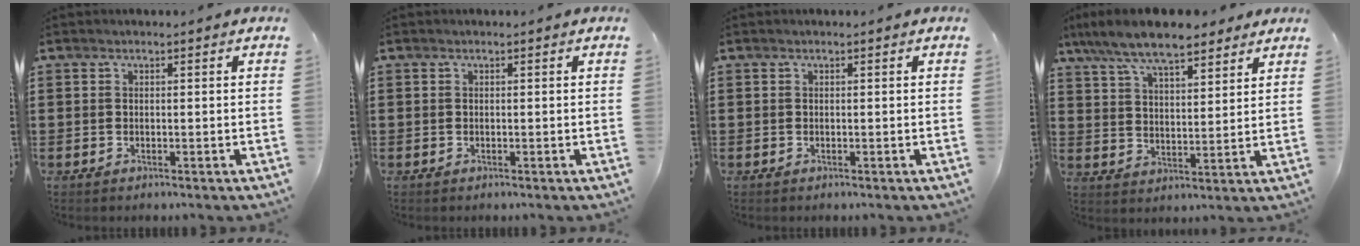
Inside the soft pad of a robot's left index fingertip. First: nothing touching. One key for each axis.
{"total": 0.0}
{"total": 0.0}
{"total": 9.0, "fx": 7.7, "fy": 2.1, "fz": 4.2, "tx": -0.107, "ty": -0.014, "tz": 0.142}